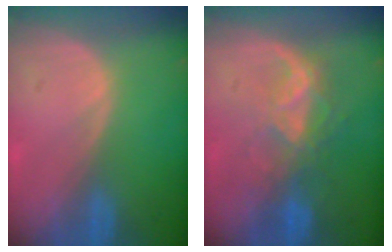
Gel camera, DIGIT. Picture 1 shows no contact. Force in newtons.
{"total": 6.6, "press": 5.9, "slide": 2.8}